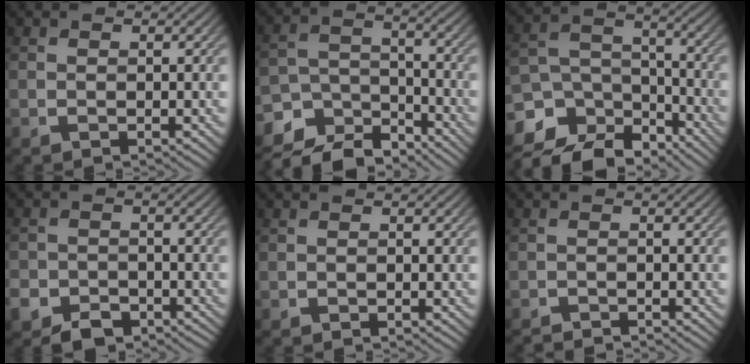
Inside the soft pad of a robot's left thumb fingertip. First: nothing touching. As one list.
[{"total": 11.5, "force": [-9.9, 5.0, 3.0], "torque": [-0.068, -0.010, -0.153]}, {"total": 14.4, "force": [-11.2, 7.9, 4.4], "torque": [-0.138, -0.031, -0.154]}, {"total": 5.9, "force": [-4.1, 3.7, 2.0], "torque": [-0.035, -0.011, -0.072]}, {"total": 0.0}, {"total": 1.7, "force": [-1.7, 0.1, 0.2], "torque": [-0.005, -0.003, -0.033]}]